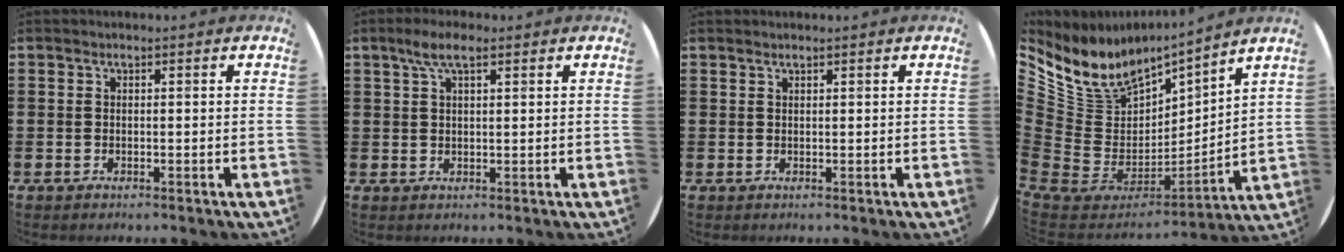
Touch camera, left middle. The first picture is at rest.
{"total": 4.0, "force": [2.4, 1.2, 3.0], "torque": [-0.063, 0.009, 0.041]}
{"total": 0.6, "force": [0.6, 0.0, -0.1], "torque": [0.002, 0.001, 0.011]}
{"total": 9.3, "force": [6.9, 5.9, 2.3], "torque": [-0.102, -0.062, 0.132]}